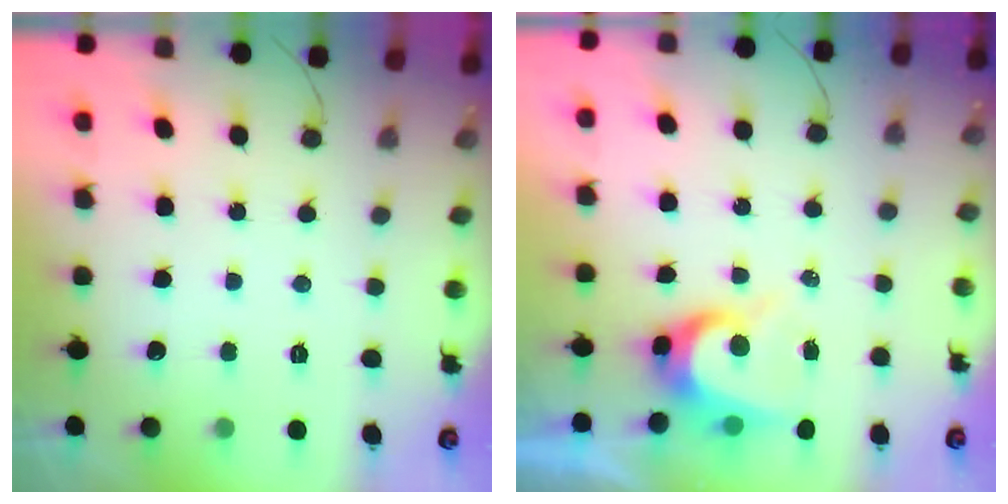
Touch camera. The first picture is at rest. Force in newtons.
{"total": 7.5, "press": 7.5, "slide": 0.7}